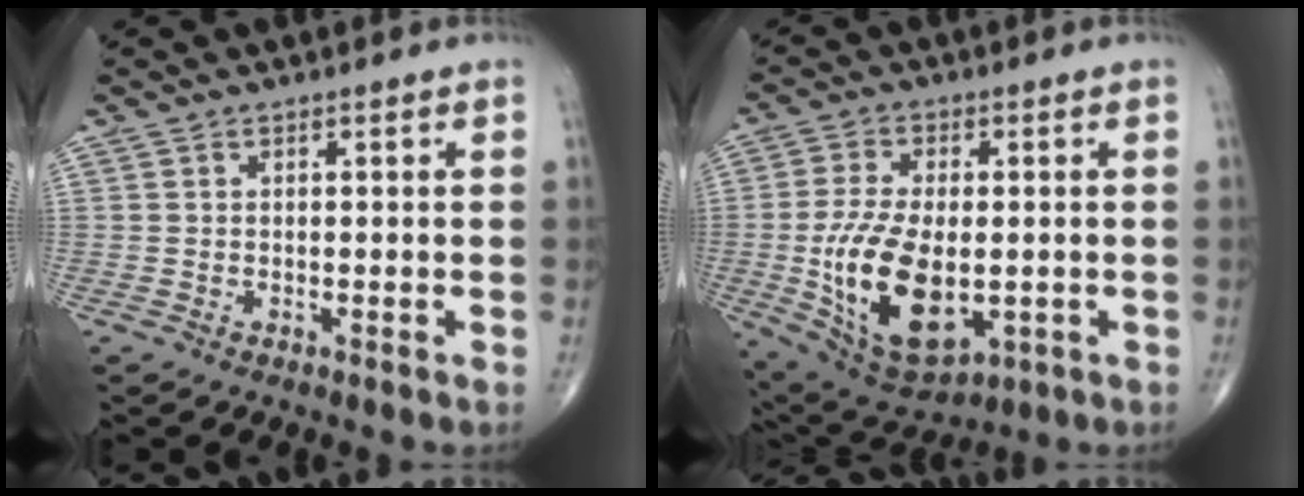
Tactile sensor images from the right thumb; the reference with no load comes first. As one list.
[{"total": 17.3, "force": [-2.6, 9.0, 14.5], "torque": [-0.266, -0.010, -0.025]}]